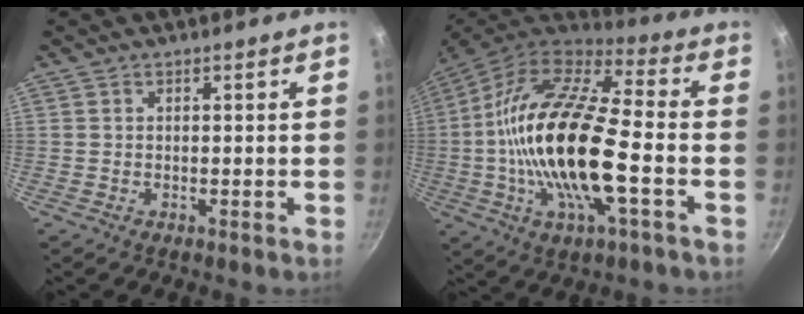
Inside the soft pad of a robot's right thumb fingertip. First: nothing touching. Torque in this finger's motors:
{"motor_torque": [1.45, 2.80, 2.78, 0.01, 0.65]}